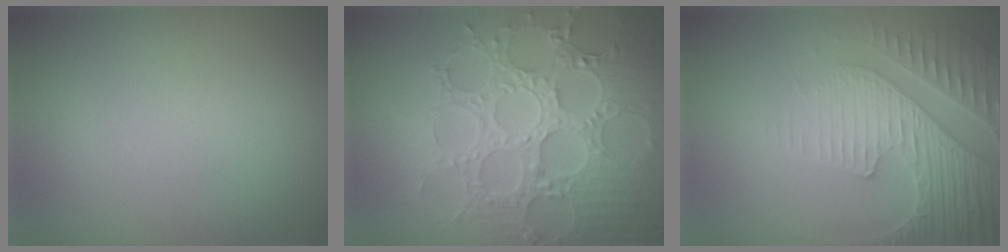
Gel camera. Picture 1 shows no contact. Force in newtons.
{"total": 8.5, "press": 6.5, "slide": 5.4}
{"total": 4.3, "press": 4.2, "slide": 0.8}